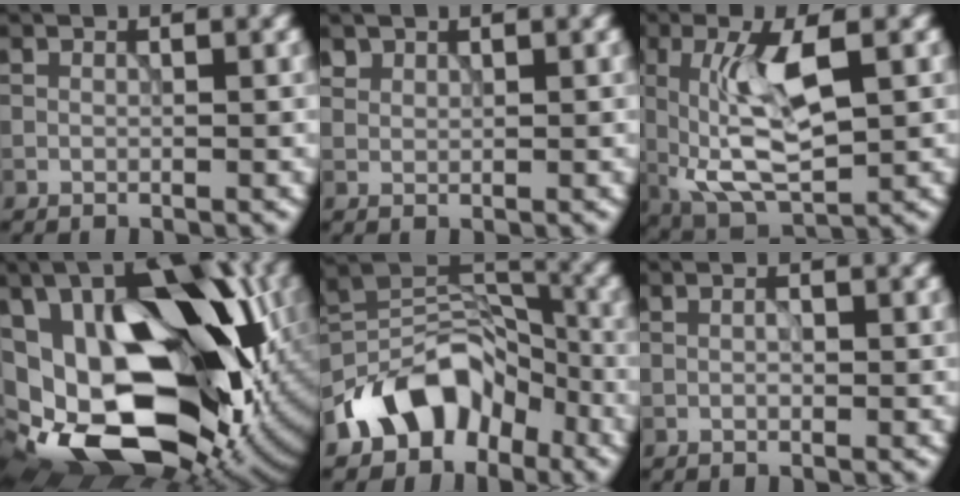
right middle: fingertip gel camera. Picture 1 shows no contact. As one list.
[{"total": 1.2, "force": [0.9, 0.7, 0.2], "torque": [-0.009, 0.000, 0.023]}, {"total": 7.6, "force": [0.2, 2.8, 7.0], "torque": [-0.140, -0.005, 0.004]}, {"total": 20.5, "force": [-2.0, 12.9, 15.8], "torque": [-0.262, -0.020, -0.005]}, {"total": 8.6, "force": [-5.4, 5.5, 3.8], "torque": [-0.042, 0.006, -0.109]}, {"total": 0.8, "force": [-0.3, 0.4, 0.6], "torque": [-0.011, 0.002, -0.007]}]